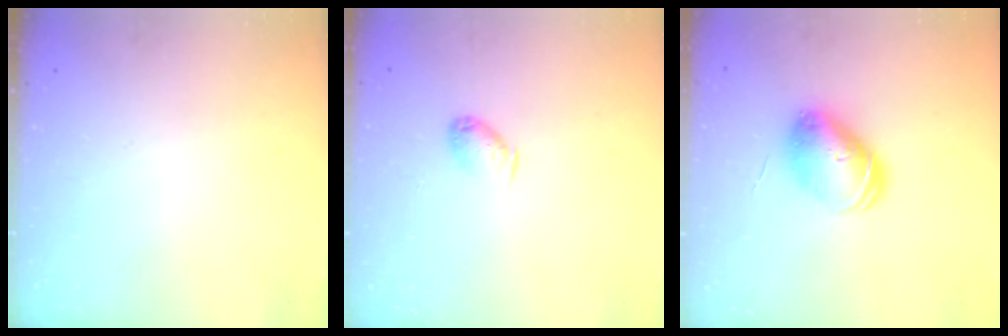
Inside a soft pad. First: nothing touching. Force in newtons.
{"total": 6.0, "press": 5.9, "slide": 0.9}
{"total": 7.9, "press": 7.9, "slide": 0.9}